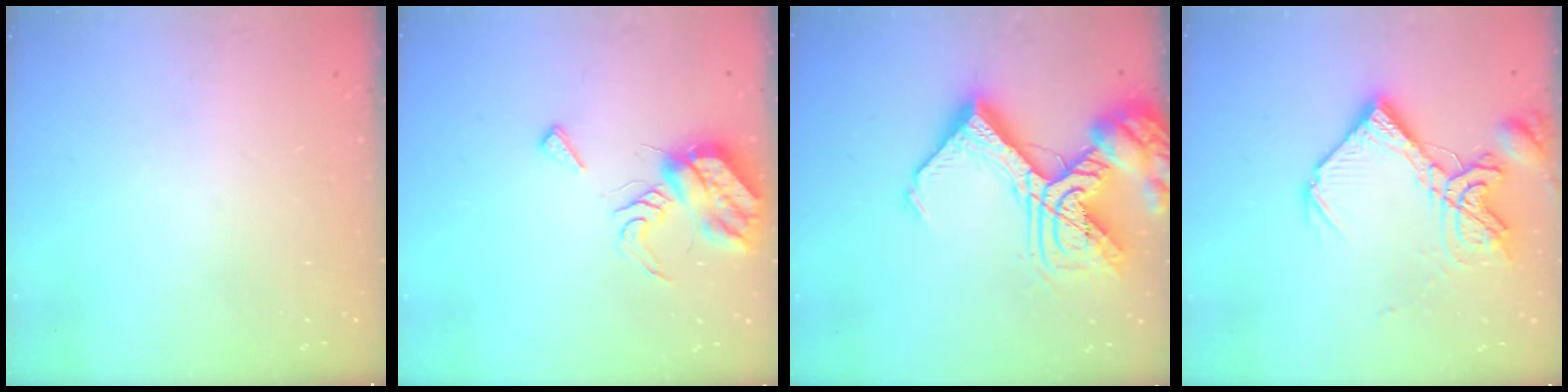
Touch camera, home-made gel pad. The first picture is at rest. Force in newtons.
{"total": 9.1, "press": 9.1, "slide": 0.6}
{"total": 24.6, "press": 24.4, "slide": 3.2}
{"total": 15.5, "press": 15.4, "slide": 1.5}